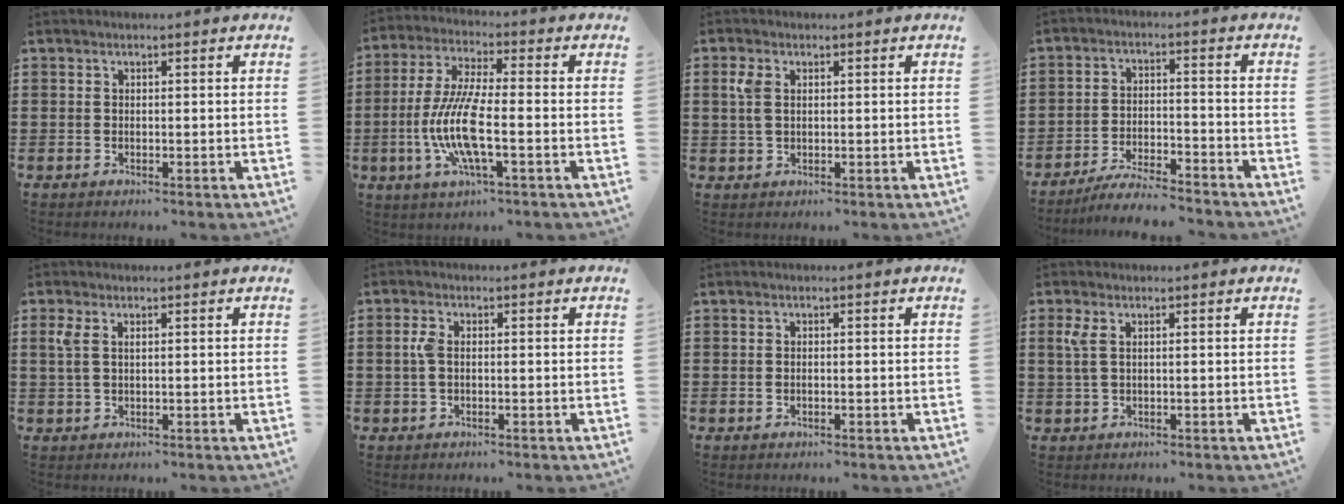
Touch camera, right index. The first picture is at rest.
{"total": 10.3, "force": [-2.8, 2.5, 9.6], "torque": [-0.221, -0.020, -0.061]}
{"total": 3.1, "force": [0.9, 1.8, 2.3], "torque": [-0.052, 0.008, 0.014]}
{"total": 5.4, "force": [-5.2, 0.0, 1.4], "torque": [-0.030, -0.002, -0.103]}
{"total": 2.1, "force": [0.7, 1.0, 1.7], "torque": [-0.038, 0.006, 0.011]}
{"total": 2.5, "force": [0.0, 1.1, 2.2], "torque": [-0.060, -0.003, -0.006]}
{"total": 0.7, "force": [-0.1, 0.3, 0.6], "torque": [-0.013, -0.001, -0.002]}
{"total": 2.3, "force": [0.6, 0.8, 2.1], "torque": [-0.060, -0.001, 0.005]}